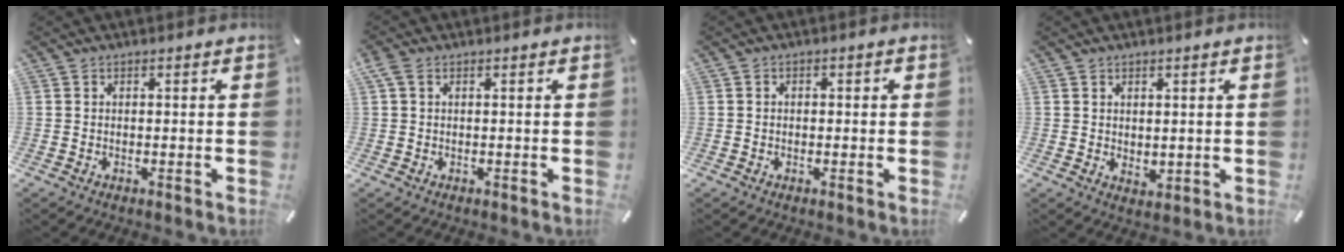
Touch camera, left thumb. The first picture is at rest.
{"total": 1.9, "force": [0.4, 1.1, 1.5], "torque": [-0.039, 0.003, 0.004]}
{"total": 1.2, "force": [-0.3, 0.9, 0.7], "torque": [-0.013, 0.005, -0.009]}
{"total": 2.0, "force": [1.3, 1.5, 0.6], "torque": [-0.006, 0.000, 0.022]}